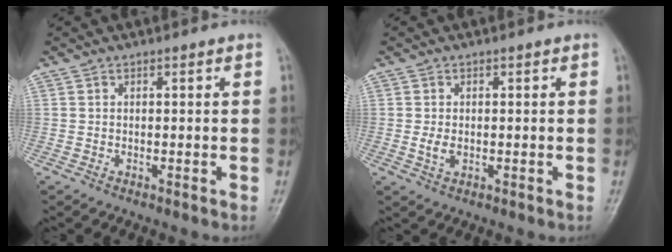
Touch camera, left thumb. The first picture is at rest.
{"total": 2.3, "force": [-0.2, 1.6, 1.8], "torque": [-0.033, -0.003, -0.003]}